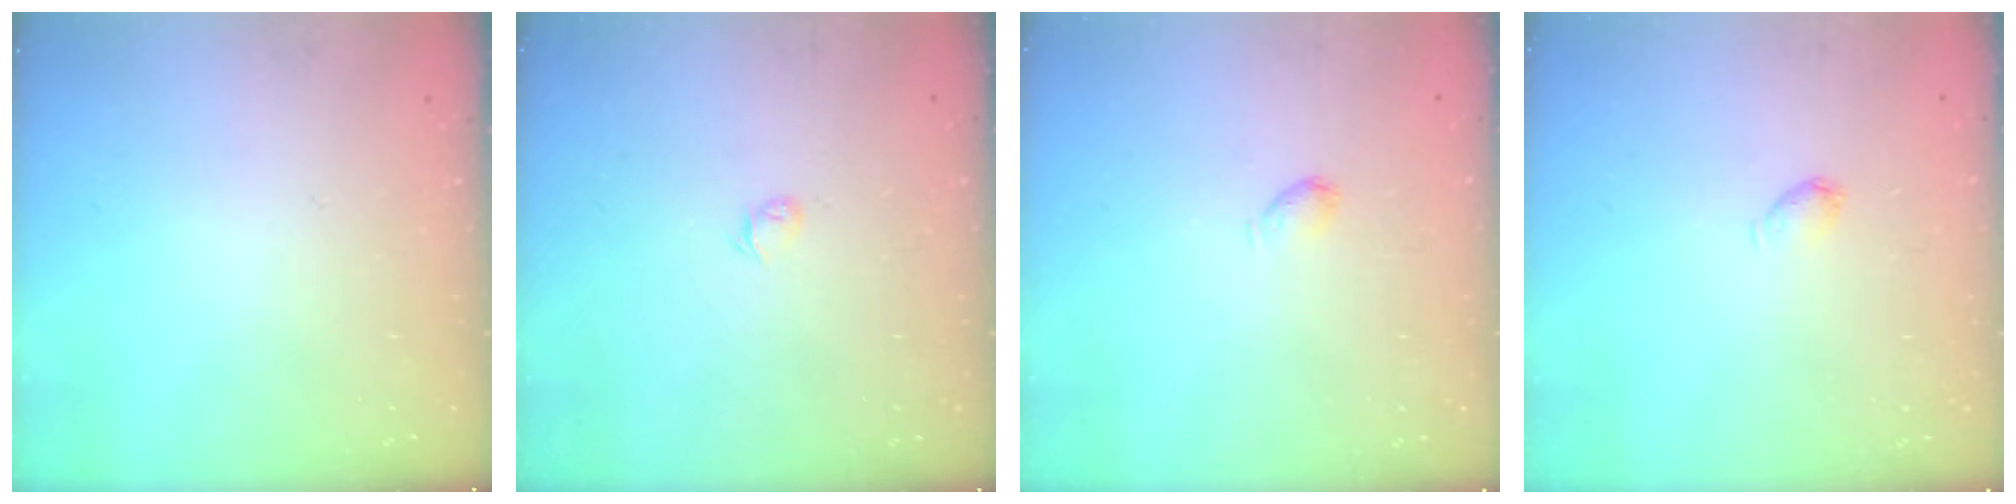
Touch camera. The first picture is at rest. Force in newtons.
{"total": 2.6, "press": 2.5, "slide": 0.6}
{"total": 2.8, "press": 2.8, "slide": 0.5}
{"total": 3.2, "press": 3.1, "slide": 0.5}